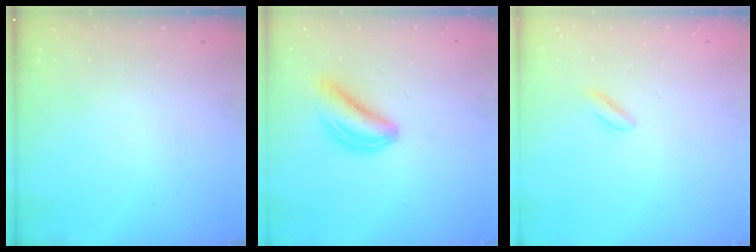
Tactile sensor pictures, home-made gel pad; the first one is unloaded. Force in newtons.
{"total": 6.2, "press": 6.2, "slide": 1.1}
{"total": 2.1, "press": 1.9, "slide": 0.9}